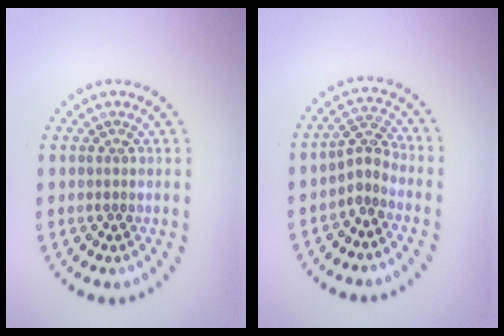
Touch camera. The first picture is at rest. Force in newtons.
{"total": 2.0, "press": 1.3, "slide": 1.5}